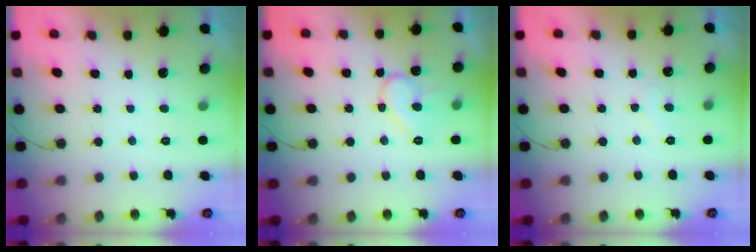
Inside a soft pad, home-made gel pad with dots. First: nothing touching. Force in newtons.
{"total": 10.6, "press": 10.6, "slide": 1.1}
{"total": 5.5, "press": 5.5, "slide": 0.5}